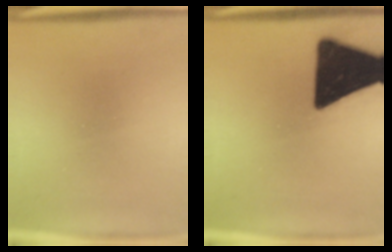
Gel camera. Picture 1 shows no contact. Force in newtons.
{"total": 19.0}